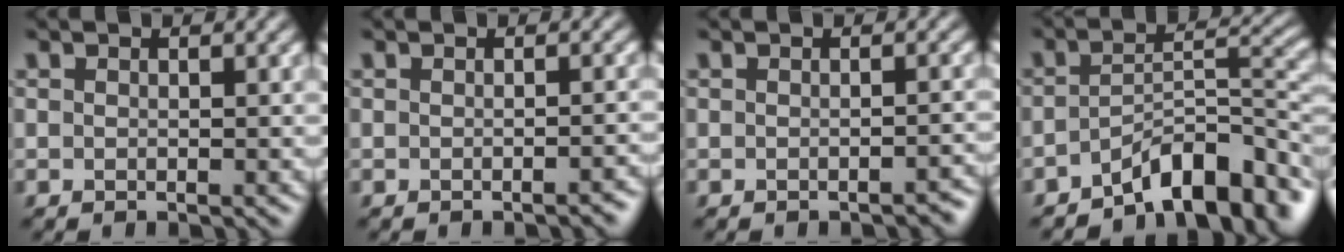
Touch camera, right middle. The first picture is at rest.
{"total": 1.2, "force": [-0.9, 0.3, 0.7], "torque": [-0.006, 0.003, -0.012]}
{"total": 1.2, "force": [-1.1, 0.2, 0.4], "torque": [-0.004, 0.003, -0.013]}
{"total": 7.9, "force": [-5.2, 2.8, 5.3], "torque": [-0.063, 0.005, -0.088]}